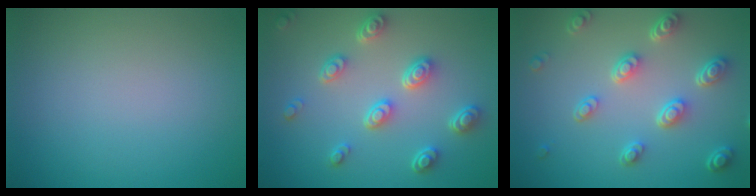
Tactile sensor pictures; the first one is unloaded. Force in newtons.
{"total": 4.8, "press": 3.8, "slide": 2.9}
{"total": 4.7, "press": 3.5, "slide": 3.2}